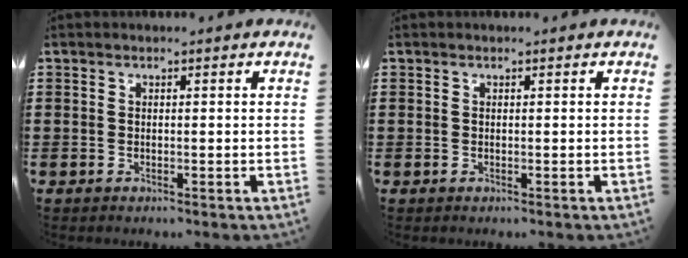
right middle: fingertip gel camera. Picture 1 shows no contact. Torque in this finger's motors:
{"motor_torque": [0.12, 0.14, 0.00, 0.02]}